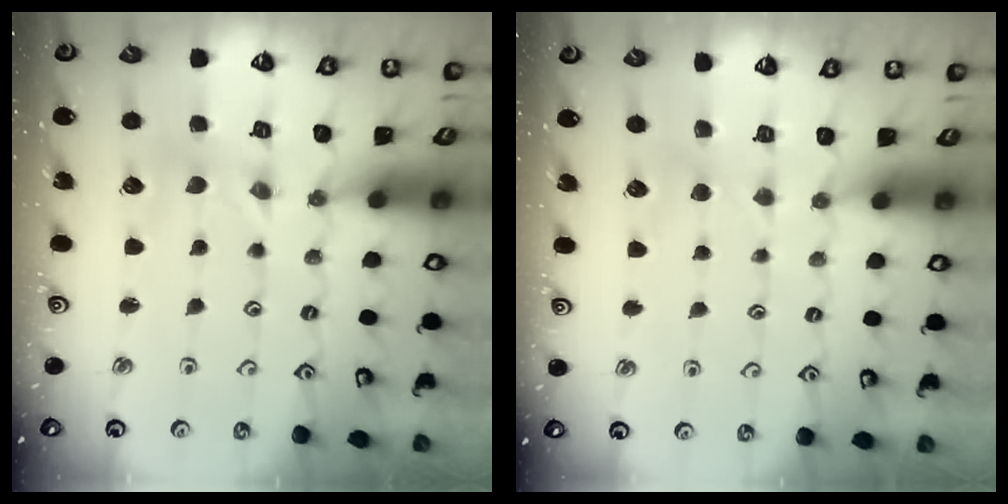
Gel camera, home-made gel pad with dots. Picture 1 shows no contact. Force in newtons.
{"total": 2.5, "press": 2.5, "slide": 0.4}